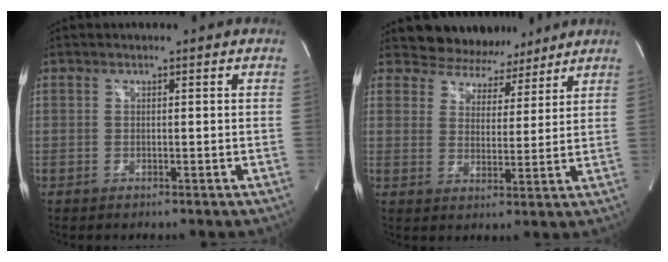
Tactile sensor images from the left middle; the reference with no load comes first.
{"total": 8.6, "force": [7.7, 3.8, 0.5], "torque": [0.004, 0.006, 0.105]}